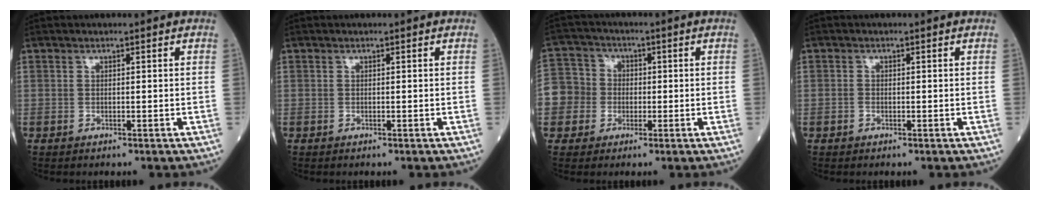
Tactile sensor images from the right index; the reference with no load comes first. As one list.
[{"total": 0.0}, {"total": 9.8, "force": [-1.9, 9.4, 2.0], "torque": [-0.067, 0.035, -0.031]}, {"total": 0.6, "force": [-0.3, 0.5, 0.2], "torque": [-0.002, 0.003, -0.006]}]